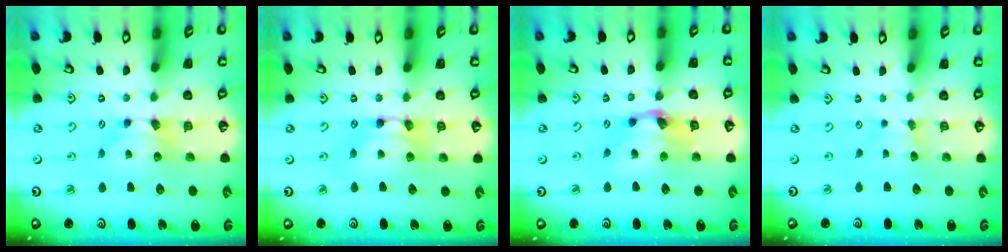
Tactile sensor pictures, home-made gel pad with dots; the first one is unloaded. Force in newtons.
{"total": 2.5, "press": 2.5, "slide": 0.1}
{"total": 4.2, "press": 3.8, "slide": 1.8}
{"total": 1.7, "press": 1.6, "slide": 0.4}